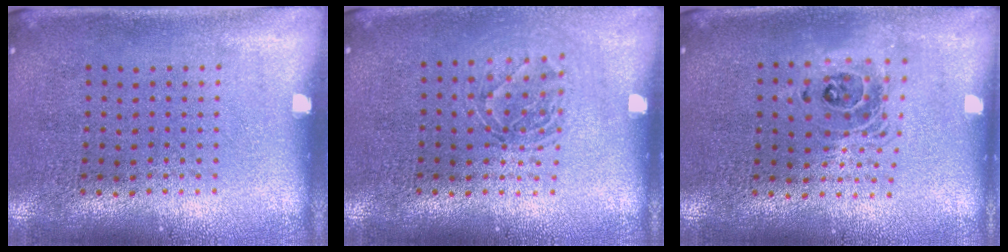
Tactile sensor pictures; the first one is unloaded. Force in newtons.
{"total": 1.3, "press": 1.1, "slide": 0.6}
{"total": 1.5, "press": 1.2, "slide": 0.8}